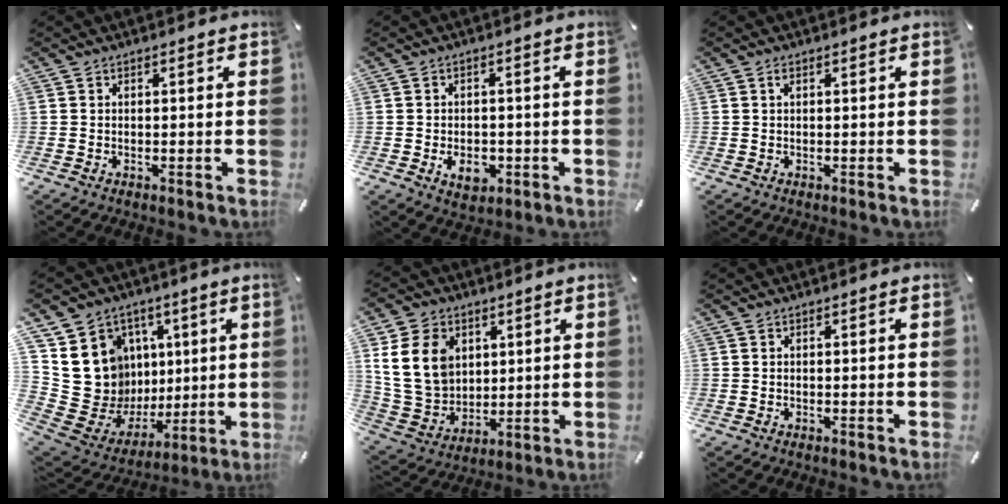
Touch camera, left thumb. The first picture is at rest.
{"total": 5.8, "force": [-1.7, 4.2, 3.5], "torque": [-0.060, -0.002, -0.034]}
{"total": 0.7, "force": [0.2, 0.3, 0.6], "torque": [-0.011, 0.002, 0.003]}
{"total": 16.7, "force": [3.1, 15.9, 4.2], "torque": [-0.032, -0.044, 0.097]}
{"total": 14.1, "force": [4.6, 11.4, 6.8], "torque": [-0.166, -0.008, 0.088]}
{"total": 0.0}